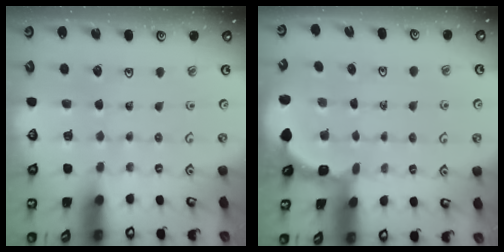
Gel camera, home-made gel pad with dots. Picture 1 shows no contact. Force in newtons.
{"total": 2.1, "press": 2.1, "slide": 0.2}